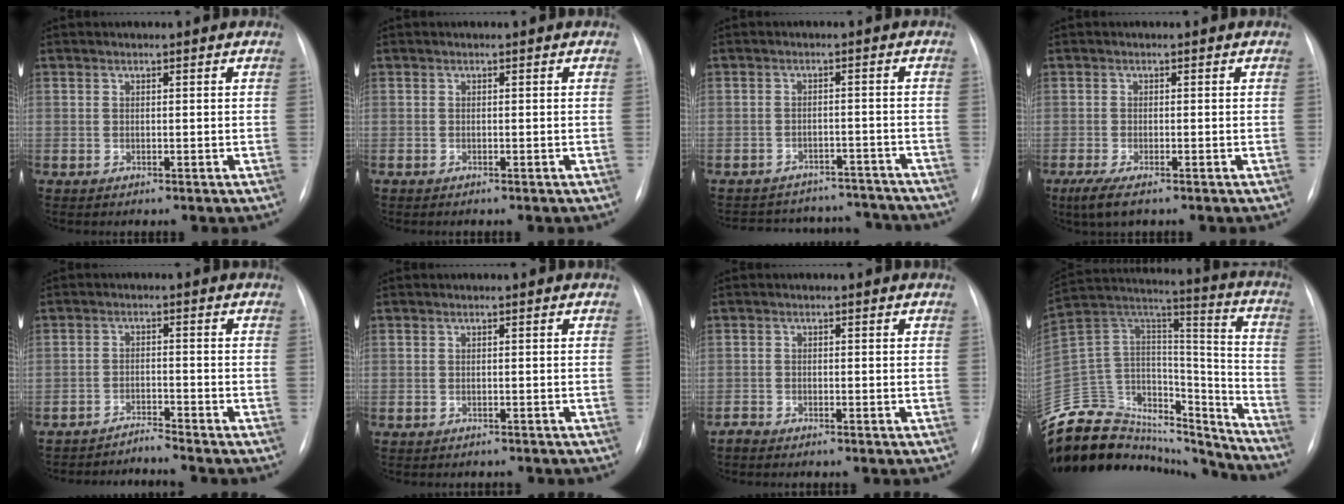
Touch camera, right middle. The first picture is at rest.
{"total": 0.0}
{"total": 13.6, "force": [-12.7, 4.5, 1.7], "torque": [-0.028, 0.029, -0.154]}
{"total": 3.8, "force": [-2.4, 0.8, 2.8], "torque": [-0.061, -0.012, -0.043]}
{"total": 3.7, "force": [-3.3, -1.6, -0.6], "torque": [0.012, -0.014, -0.056]}
{"total": 3.3, "force": [-3.0, 1.1, 0.9], "torque": [-0.011, -0.003, -0.033]}
{"total": 1.3, "force": [-1.3, 0.1, 0.3], "torque": [-0.009, -0.004, -0.022]}
{"total": 30.9, "force": [-28.3, 9.3, 8.4], "torque": [-0.173, 0.037, -0.436]}